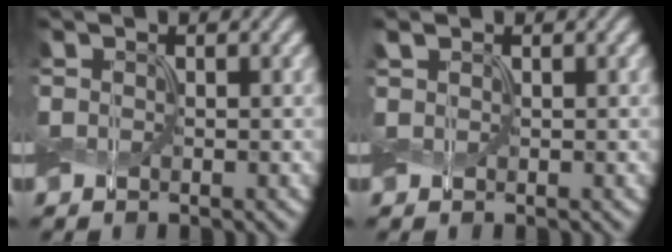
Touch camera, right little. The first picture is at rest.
{"total": 0.9, "force": [0.6, 0.5, 0.6], "torque": [-0.012, 0.003, 0.013]}